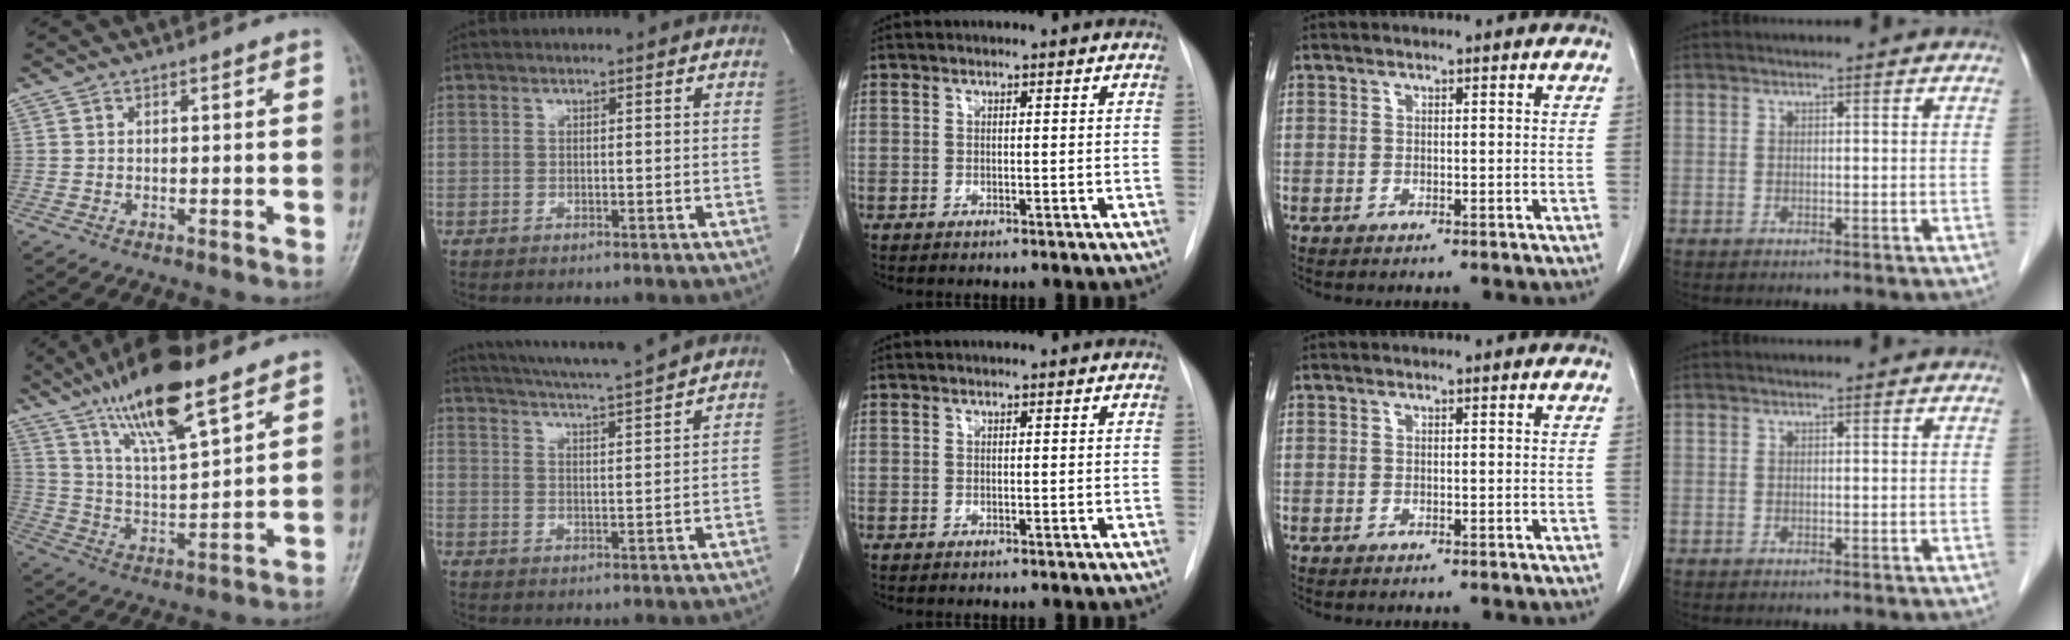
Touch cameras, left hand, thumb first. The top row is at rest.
{"thumb": {"total": 16.7, "force": [11.1, 4.2, 11.8], "torque": [-0.194, -0.048, 0.207]}, "index": {"total": 12.6, "force": [11.5, -0.9, 4.9], "torque": [-0.093, 0.001, 0.169]}}